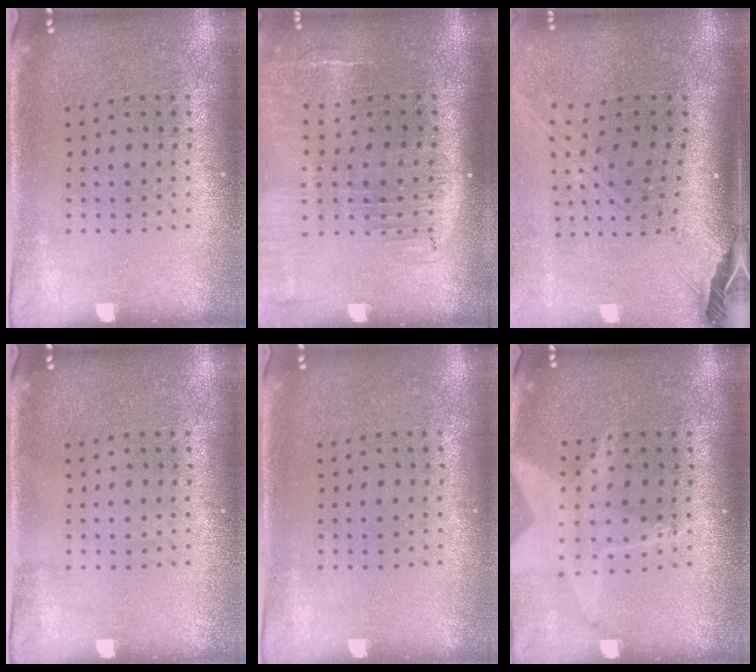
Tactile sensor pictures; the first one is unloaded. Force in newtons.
{"total": 2.0, "press": 1.6, "slide": 1.2}
{"total": 2.8, "press": 2.1, "slide": 1.9}
{"total": 0.0}
{"total": 0.0}
{"total": 1.4, "press": 1.4, "slide": 0.3}